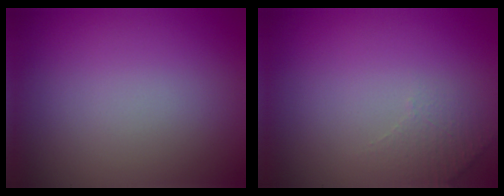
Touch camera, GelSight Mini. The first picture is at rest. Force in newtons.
{"total": 1.6, "press": 1.5, "slide": 0.4}